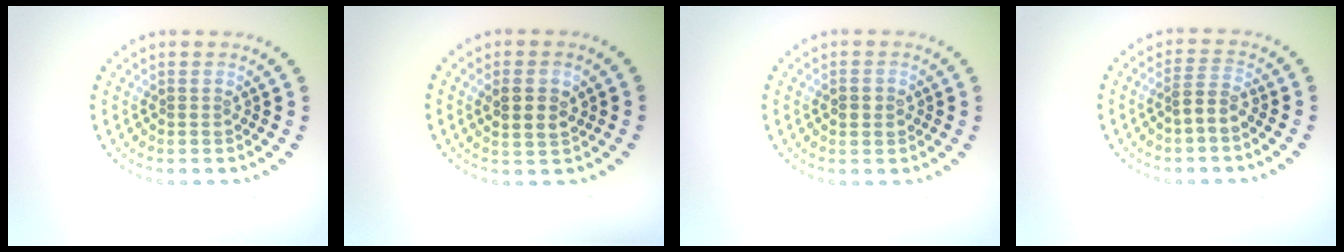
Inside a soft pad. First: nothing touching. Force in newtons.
{"total": 2.8, "press": 2.7, "slide": 0.7}
{"total": 1.8, "press": 1.8, "slide": 0.3}
{"total": 2.0, "press": 1.7, "slide": 1.1}